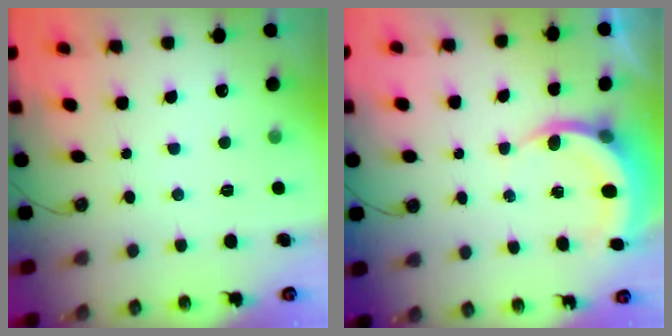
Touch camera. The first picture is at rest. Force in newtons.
{"total": 4.9, "press": 4.8, "slide": 0.7}